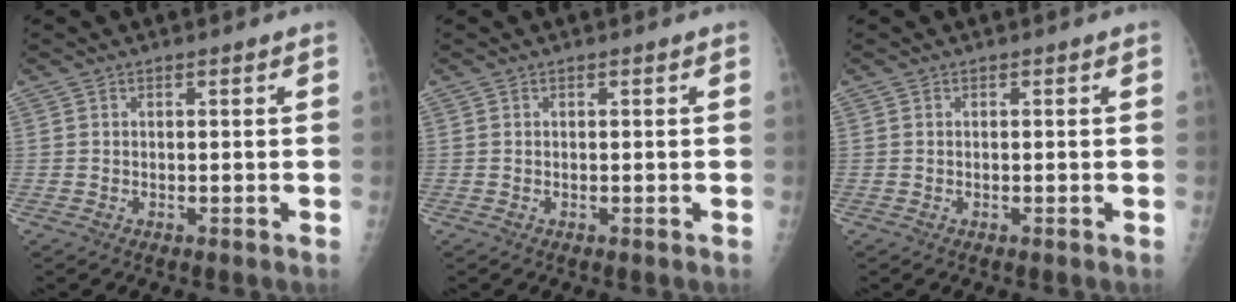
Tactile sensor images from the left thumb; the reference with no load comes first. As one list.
[{"total": 0.0}, {"total": 0.0}]